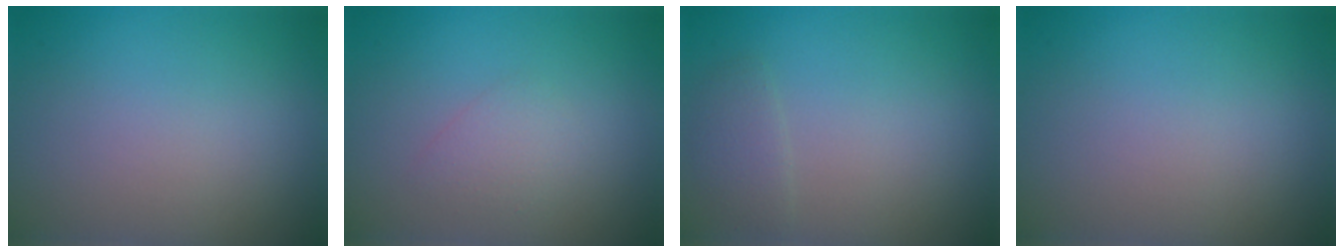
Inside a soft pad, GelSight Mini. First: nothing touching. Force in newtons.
{"total": 1.6, "press": 1.6, "slide": 0.0}
{"total": 1.4, "press": 1.4, "slide": 0.1}
{"total": 0.0}